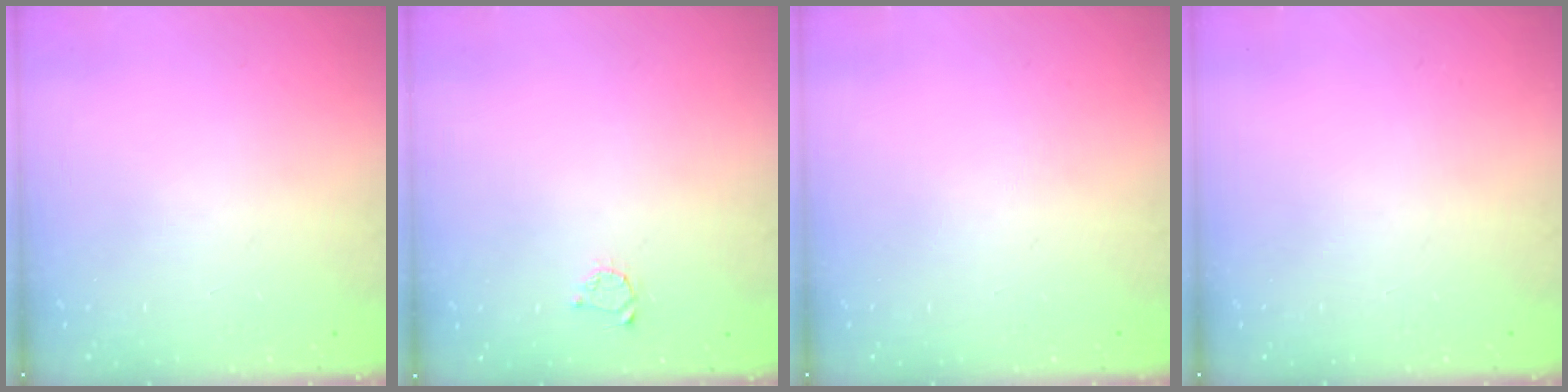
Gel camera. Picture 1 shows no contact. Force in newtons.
{"total": 2.2, "press": 2.2, "slide": 0.4}
{"total": 0.0}
{"total": 0.0}